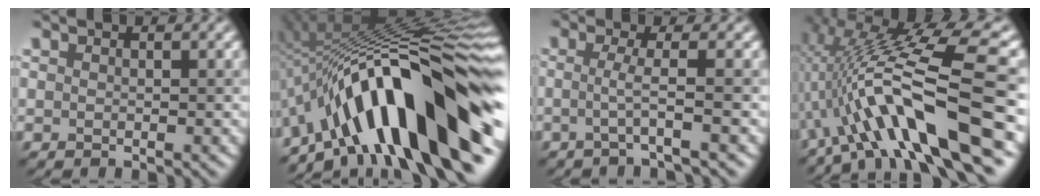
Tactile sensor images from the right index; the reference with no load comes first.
{"total": 16.1, "force": [-5.7, 4.7, 14.3], "torque": [-0.199, 0.035, -0.098]}
{"total": 2.8, "force": [-0.4, 0.5, 2.7], "torque": [-0.041, -0.011, -0.023]}
{"total": 11.9, "force": [-1.7, 2.9, 11.4], "torque": [-0.190, 0.013, -0.033]}